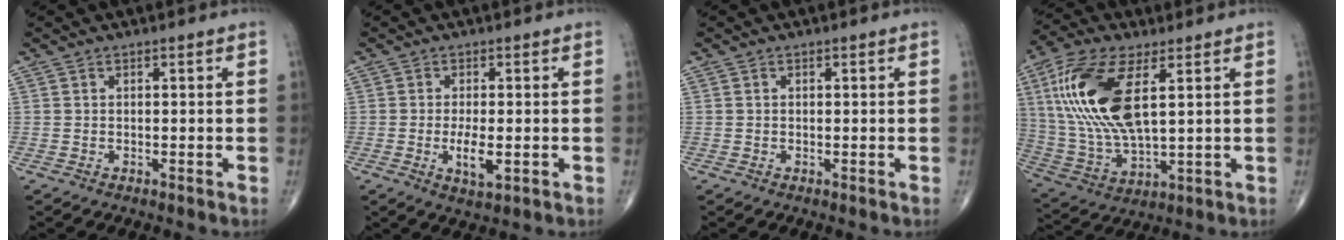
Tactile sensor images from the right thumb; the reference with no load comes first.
{"total": 4.9, "force": [-1.0, 1.8, 4.5], "torque": [-0.082, -0.010, -0.016]}
{"total": 0.0}
{"total": 19.3, "force": [5.3, 8.2, 16.6], "torque": [-0.360, -0.014, 0.104]}